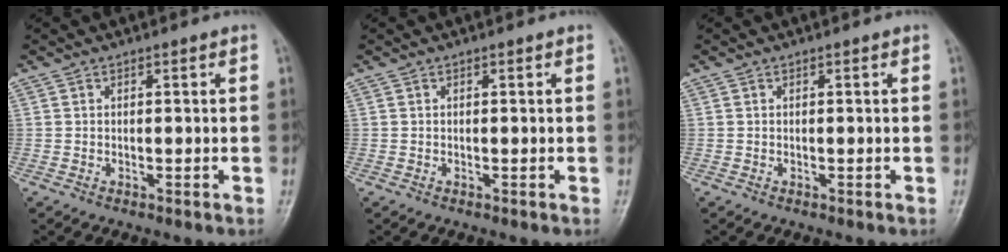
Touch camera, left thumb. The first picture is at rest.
{"total": 0.0}
{"total": 0.0}